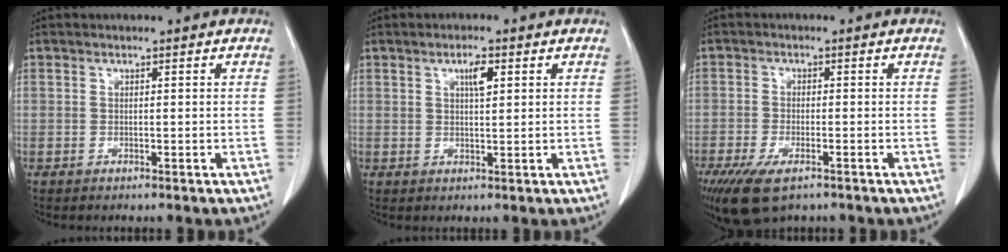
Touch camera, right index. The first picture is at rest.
{"total": 2.9, "force": [1.2, 0.7, 2.5], "torque": [-0.045, 0.000, 0.020]}
{"total": 8.3, "force": [-5.4, 3.1, 5.5], "torque": [-0.101, -0.017, -0.090]}